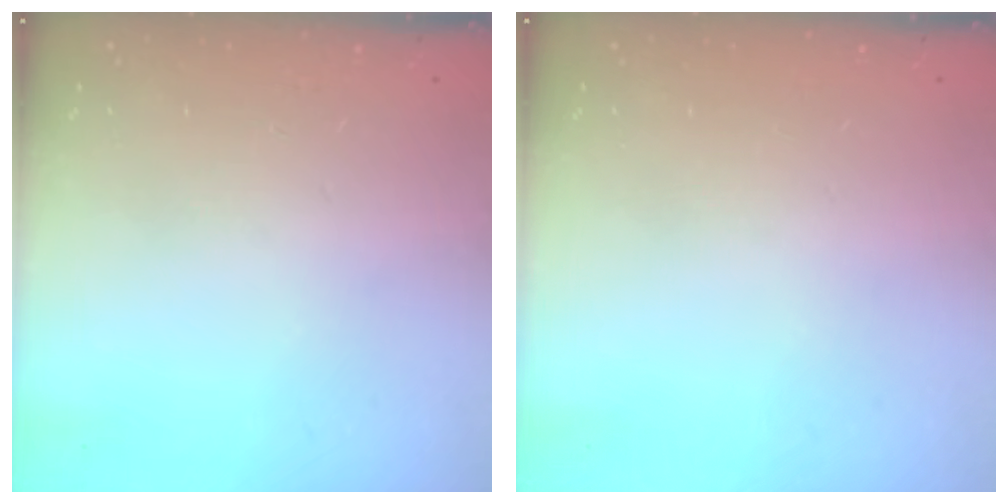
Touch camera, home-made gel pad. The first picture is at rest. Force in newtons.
{"total": 0.0}